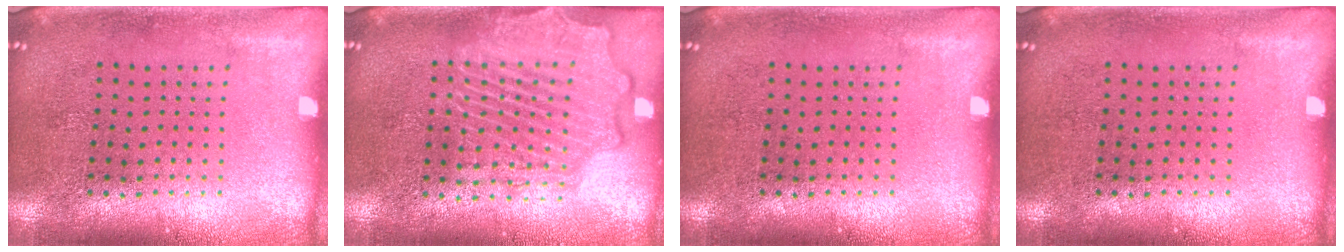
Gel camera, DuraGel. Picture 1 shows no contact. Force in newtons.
{"total": 2.6, "press": 2.6, "slide": 0.3}
{"total": 0.0}
{"total": 0.0}